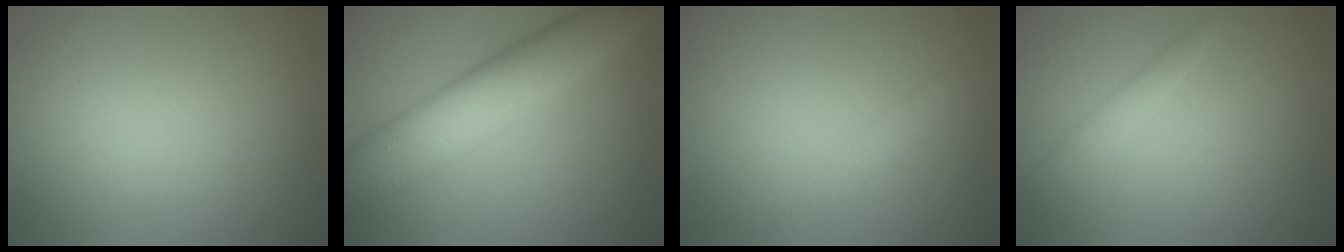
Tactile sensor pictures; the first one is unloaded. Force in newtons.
{"total": 8.6, "press": 8.6, "slide": 0.2}
{"total": 1.3, "press": 1.3, "slide": 0.1}
{"total": 1.3, "press": 1.3, "slide": 0.0}